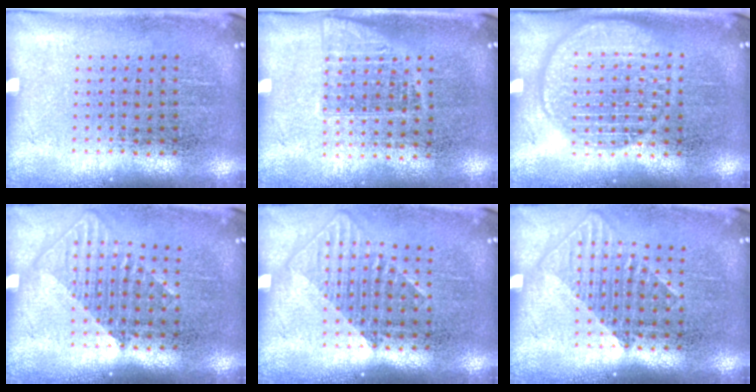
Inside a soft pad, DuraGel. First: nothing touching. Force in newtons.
{"total": 1.0, "press": 0.9, "slide": 0.5}
{"total": 2.8, "press": 2.8, "slide": 0.4}
{"total": 1.2, "press": 1.0, "slide": 0.8}
{"total": 1.2, "press": 1.0, "slide": 0.8}
{"total": 1.3, "press": 1.0, "slide": 0.7}